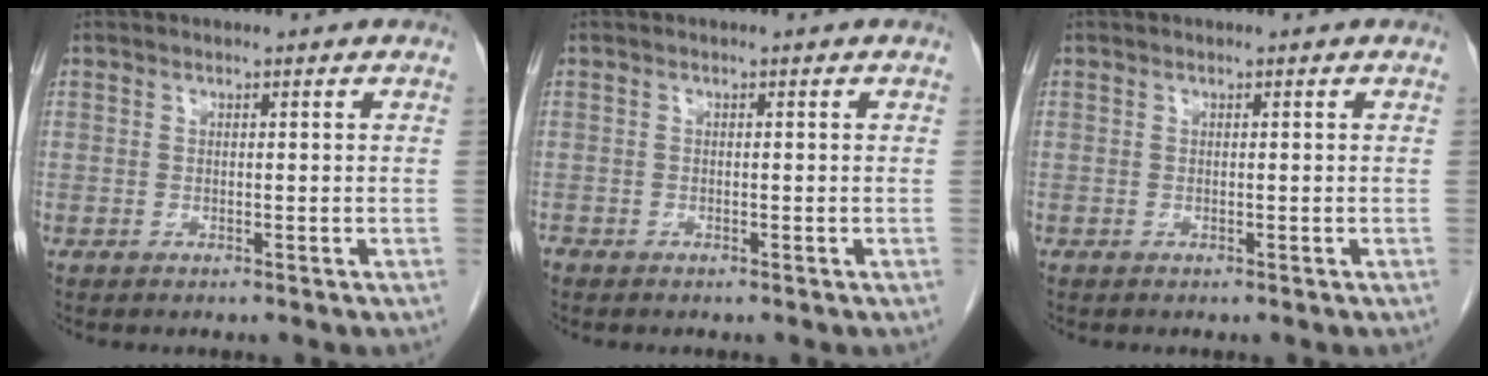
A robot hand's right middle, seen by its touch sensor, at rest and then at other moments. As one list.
[{"total": 0.7, "force": [-0.6, 0.4, 0.1], "torque": [-0.007, 0.000, -0.013]}, {"total": 0.0}]